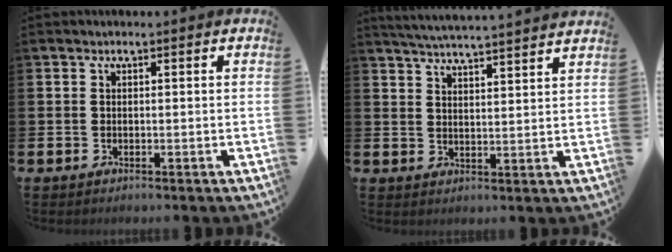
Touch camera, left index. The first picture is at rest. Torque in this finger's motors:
{"motor_torque": [0.20, -1.17, -0.01, 0.03]}